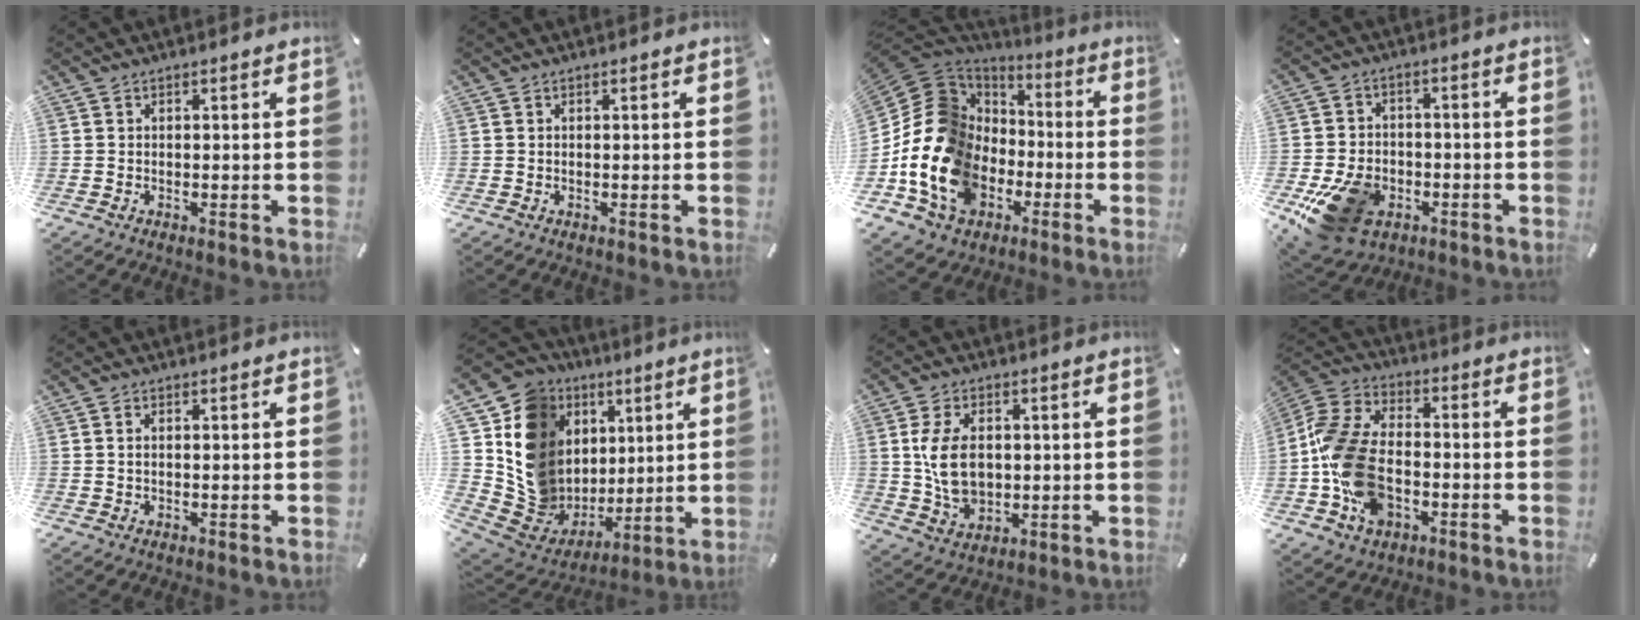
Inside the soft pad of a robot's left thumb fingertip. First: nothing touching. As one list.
[{"total": 0.0}, {"total": 18.7, "force": [-5.1, 15.4, 9.3], "torque": [-0.216, 0.009, -0.083]}, {"total": 13.5, "force": [-5.7, 9.8, 7.4], "torque": [-0.154, 0.025, -0.099]}, {"total": 1.0, "force": [0.2, 0.6, 0.8], "torque": [-0.019, 0.003, 0.002]}, {"total": 14.7, "force": [3.4, 13.7, 3.9], "torque": [-0.061, -0.047, 0.096]}, {"total": 10.4, "force": [1.1, 7.5, 7.1], "torque": [-0.160, -0.002, 0.017]}, {"total": 15.2, "force": [-4.3, 10.5, 10.1], "torque": [-0.232, 0.017, -0.077]}]